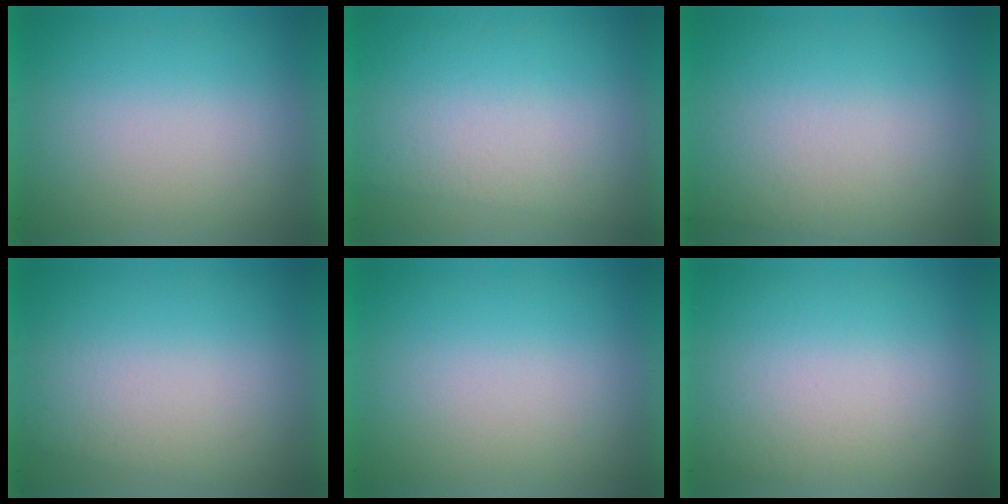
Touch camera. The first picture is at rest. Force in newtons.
{"total": 2.8}
{"total": 2.6}
{"total": 1.0}
{"total": 0.0}
{"total": 1.4}